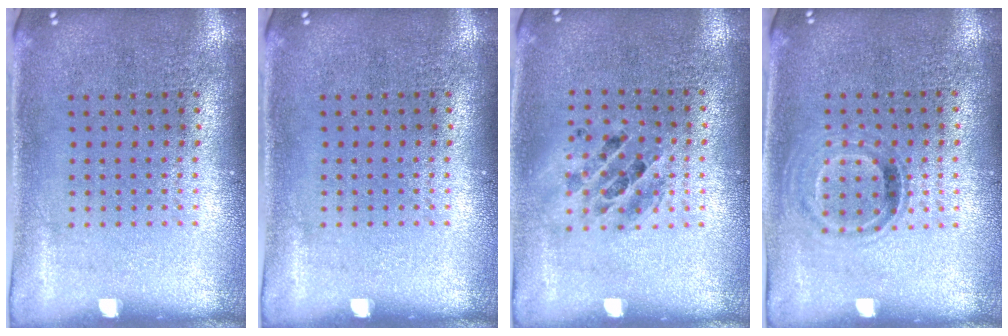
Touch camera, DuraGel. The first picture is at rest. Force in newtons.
{"total": 0.0}
{"total": 1.3, "press": 1.2, "slide": 0.5}
{"total": 1.0, "press": 0.9, "slide": 0.5}